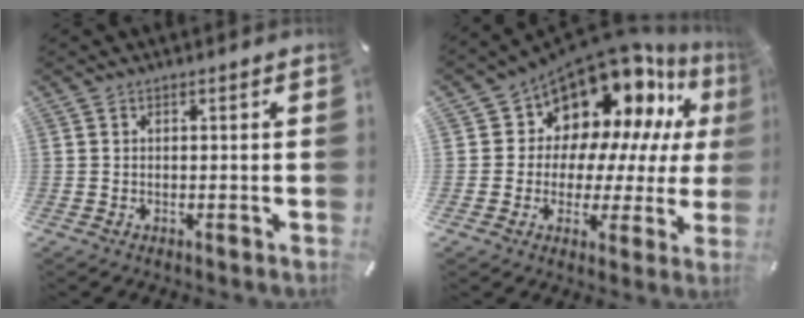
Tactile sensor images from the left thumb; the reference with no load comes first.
{"total": 13.2, "force": [9.6, 7.8, 4.4], "torque": [-0.082, -0.094, 0.174]}